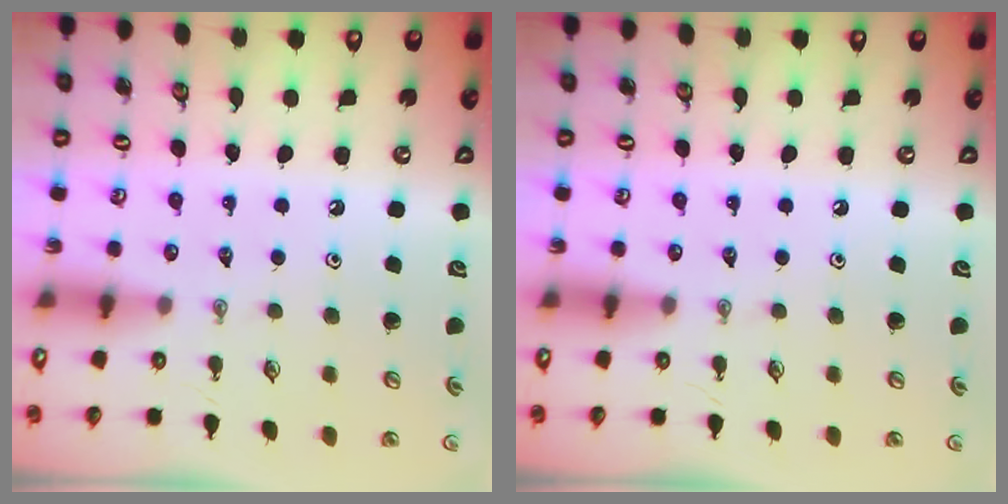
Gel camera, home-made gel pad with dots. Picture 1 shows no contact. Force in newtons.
{"total": 0.0}